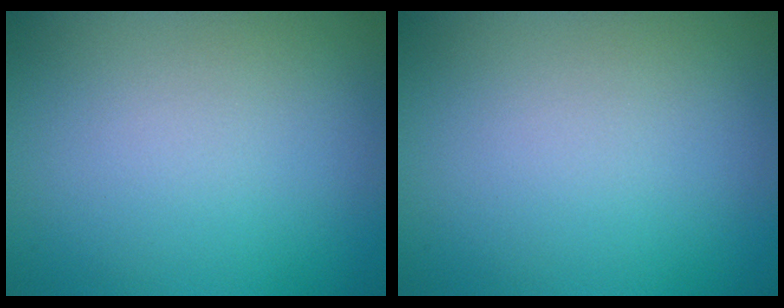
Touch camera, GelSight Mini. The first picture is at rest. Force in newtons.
{"total": 0.0}